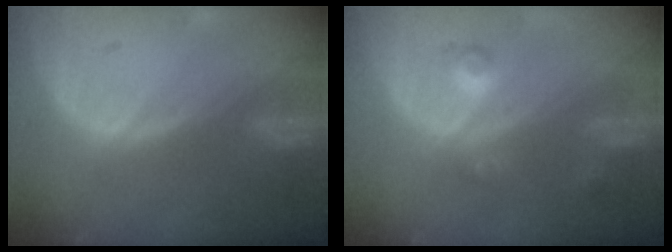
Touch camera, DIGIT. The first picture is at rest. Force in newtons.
{"total": 3.8, "press": 3.4, "slide": 1.6}